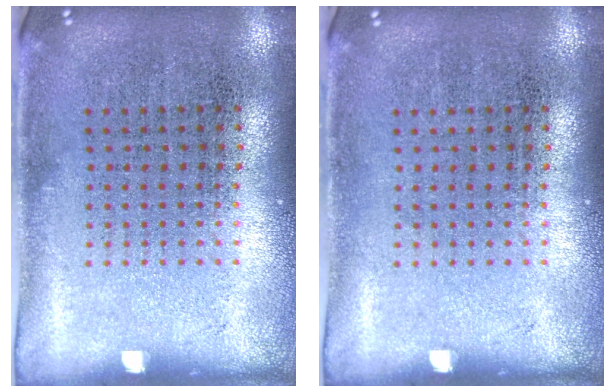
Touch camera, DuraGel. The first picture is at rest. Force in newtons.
{"total": 0.0}